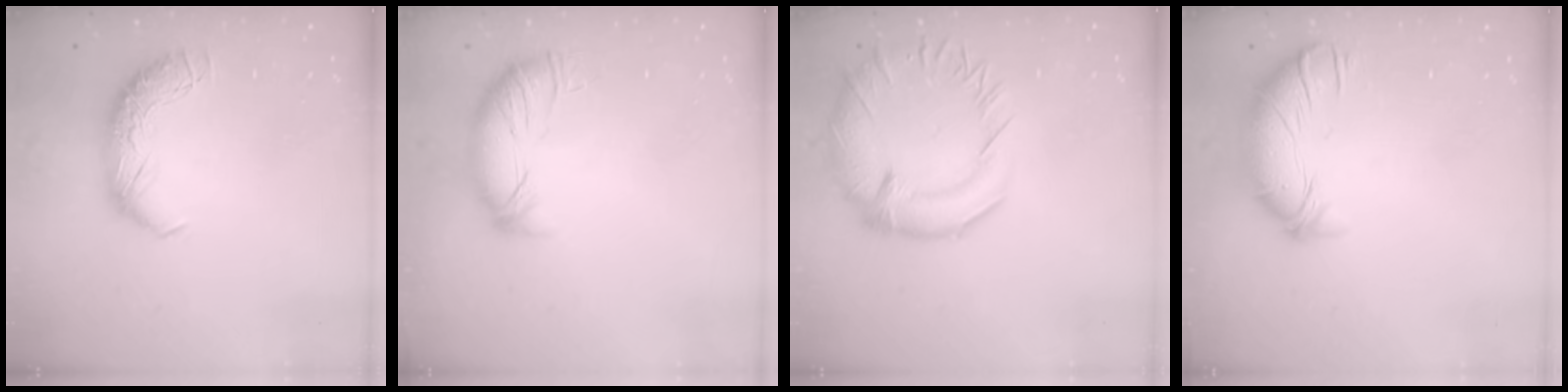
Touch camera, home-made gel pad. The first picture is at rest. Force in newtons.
{"total": 3.9, "press": 3.5, "slide": 1.9}
{"total": 7.3, "press": 6.7, "slide": 2.9}
{"total": 2.8, "press": 1.5, "slide": 2.3}